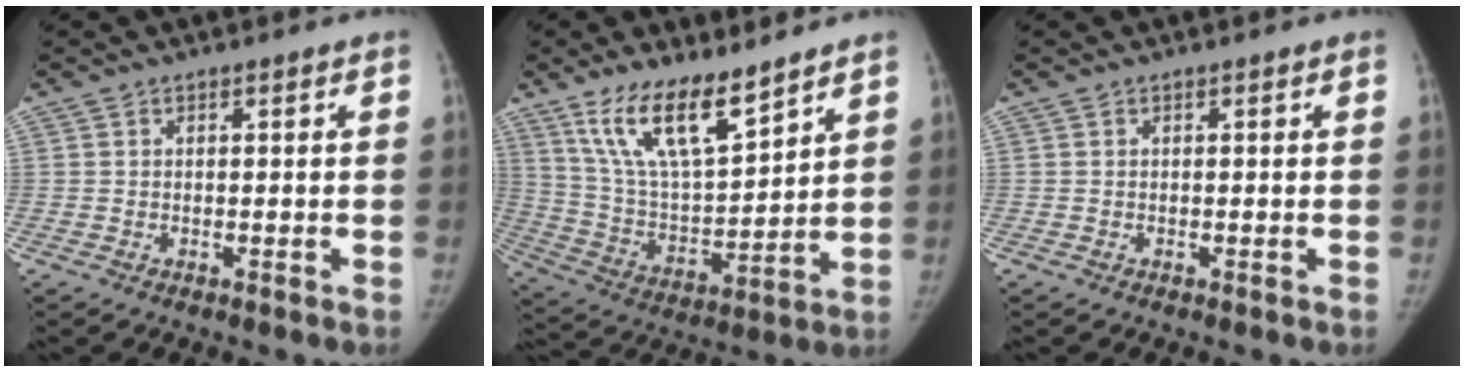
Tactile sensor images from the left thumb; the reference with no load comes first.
{"total": 15.4, "force": [10.6, 4.8, 10.0], "torque": [-0.158, -0.060, 0.213]}
{"total": 0.0}